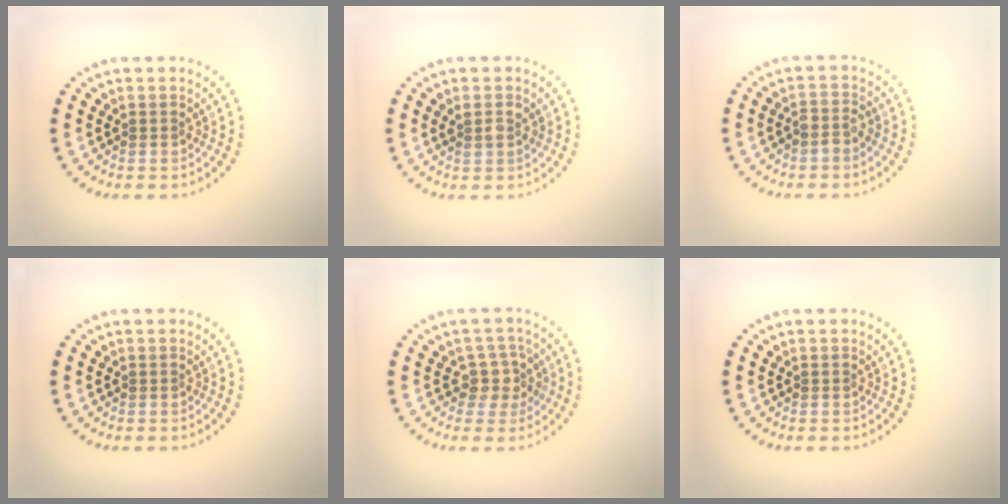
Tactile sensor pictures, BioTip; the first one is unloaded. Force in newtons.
{"total": 1.4, "press": 1.3, "slide": 0.6}
{"total": 1.4, "press": 1.2, "slide": 0.7}
{"total": 0.0}
{"total": 2.6, "press": 2.2, "slide": 1.5}
{"total": 0.0}